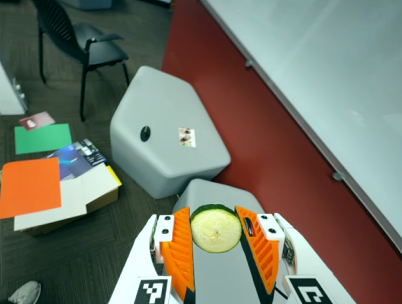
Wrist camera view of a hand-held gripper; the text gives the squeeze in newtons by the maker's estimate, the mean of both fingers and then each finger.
{"total": 9.3, "left": 9.5, "right": 9.1}